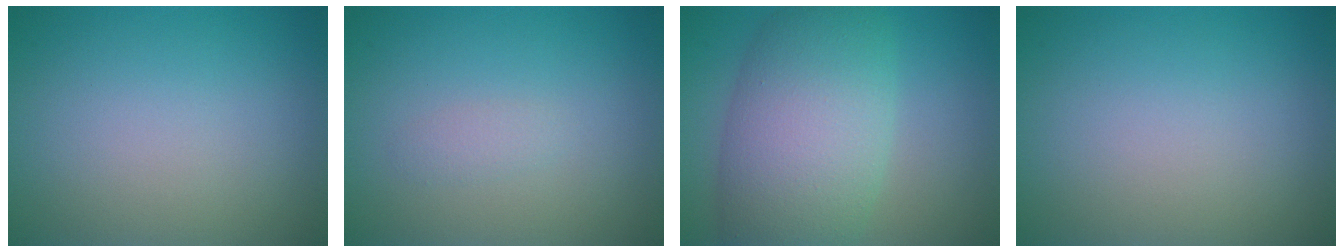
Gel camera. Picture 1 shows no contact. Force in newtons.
{"total": 0.8, "press": 0.8, "slide": 0.1}
{"total": 9.4, "press": 9.4, "slide": 0.3}
{"total": 0.0}